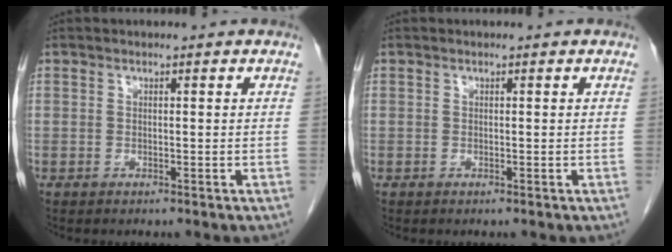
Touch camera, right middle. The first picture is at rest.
{"total": 0.0}